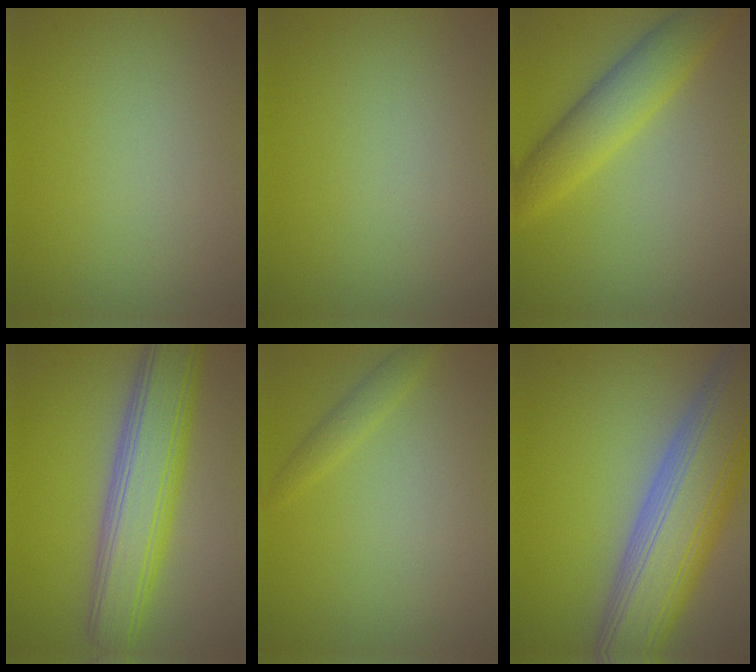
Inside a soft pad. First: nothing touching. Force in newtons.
{"total": 0.0}
{"total": 4.9, "press": 4.9, "slide": 0.2}
{"total": 7.8, "press": 7.8, "slide": 0.5}
{"total": 1.3, "press": 1.3, "slide": 0.1}
{"total": 12.4, "press": 12.4, "slide": 0.8}